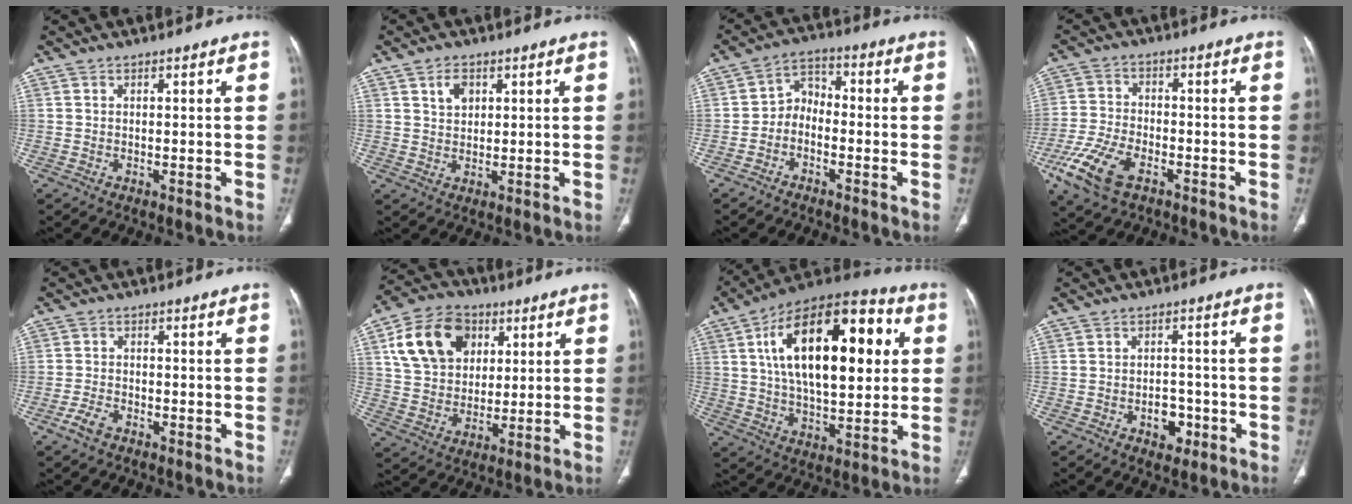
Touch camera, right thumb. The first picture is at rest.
{"total": 3.7, "force": [1.7, 2.5, 2.2], "torque": [-0.028, -0.009, 0.034]}
{"total": 5.5, "force": [-2.1, 4.1, 3.0], "torque": [-0.033, 0.033, -0.050]}
{"total": 11.4, "force": [-5.9, 5.8, 7.8], "torque": [-0.171, 0.008, -0.112]}
{"total": 3.1, "force": [-2.1, 1.6, 1.8], "torque": [-0.043, 0.009, -0.038]}
{"total": 15.8, "force": [5.6, 11.8, 9.0], "torque": [-0.142, -0.001, 0.100]}
{"total": 27.0, "force": [6.2, 13.1, 22.8], "torque": [-0.348, 0.014, 0.092]}
{"total": 4.9, "force": [-2.0, 3.3, 2.9], "torque": [-0.020, 0.018, -0.025]}